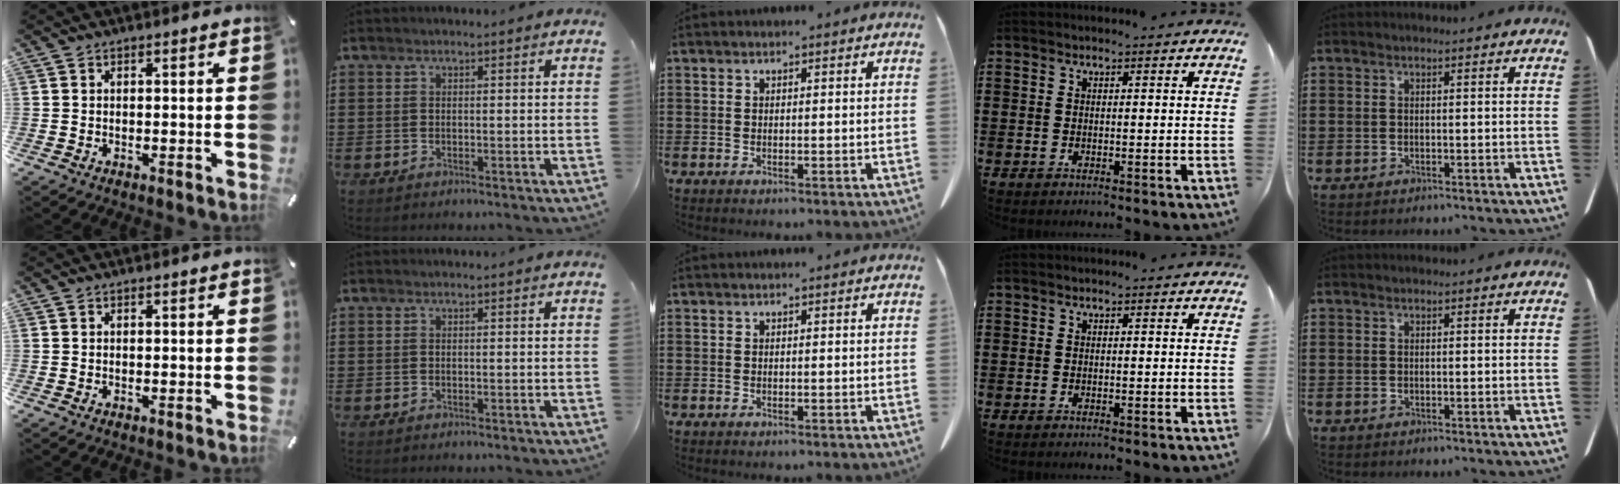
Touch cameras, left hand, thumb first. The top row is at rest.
{}